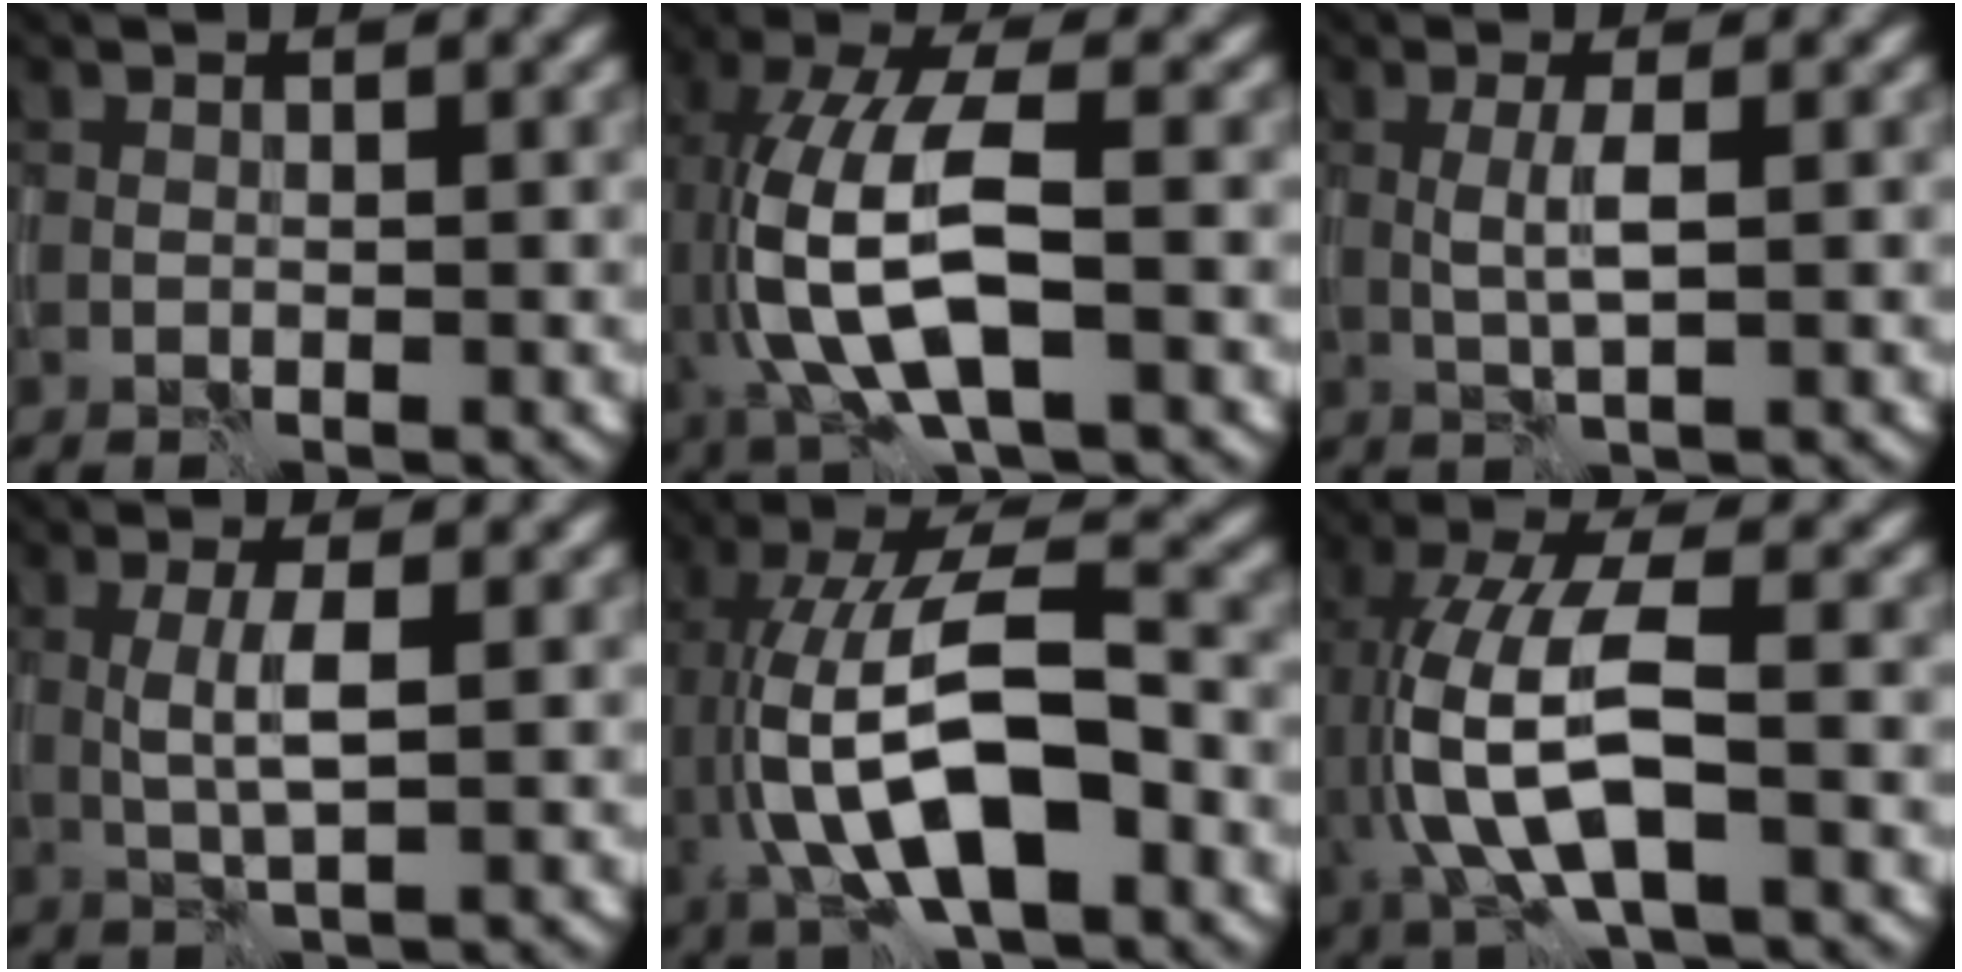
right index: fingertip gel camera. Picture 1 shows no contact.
{"total": 9.8, "force": [-0.7, 4.2, 8.9], "torque": [-0.190, 0.000, -0.012]}
{"total": 2.1, "force": [0.0, 0.1, 2.1], "torque": [-0.044, 0.003, 0.000]}
{"total": 2.6, "force": [0.0, 0.3, 2.5], "torque": [-0.053, 0.004, 0.001]}
{"total": 11.3, "force": [-2.0, 4.3, 10.2], "torque": [-0.185, 0.012, -0.045]}
{"total": 8.8, "force": [-0.9, 3.4, 8.0], "torque": [-0.173, 0.005, -0.022]}